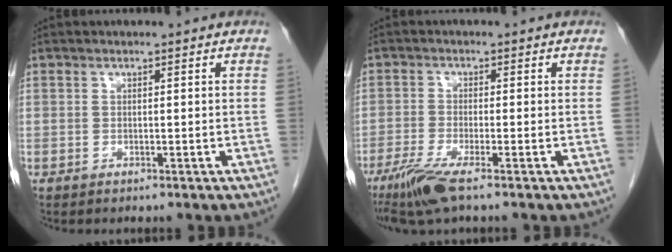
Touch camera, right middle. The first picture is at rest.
{"total": 5.7, "force": [-3.8, 0.2, 4.2], "torque": [-0.086, -0.018, -0.075]}